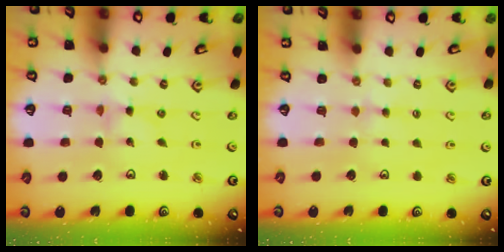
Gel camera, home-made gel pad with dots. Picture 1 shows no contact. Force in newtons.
{"total": 2.7, "press": 2.7, "slide": 0.6}